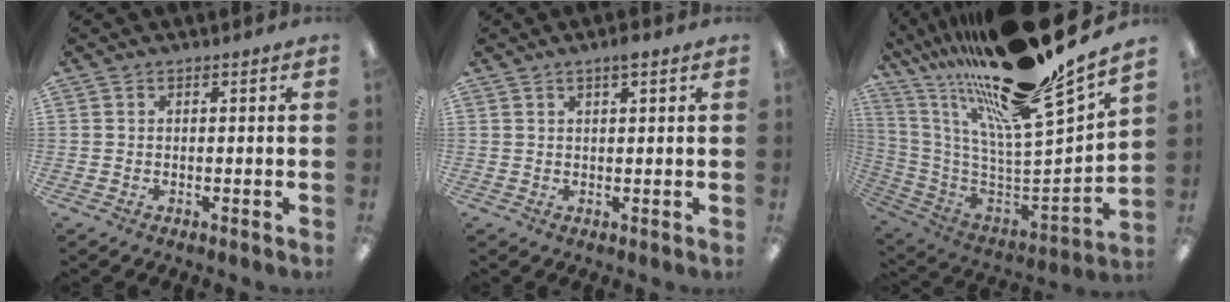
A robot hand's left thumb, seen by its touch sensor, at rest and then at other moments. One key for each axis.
{"total": 2.3, "fx": 1.7, "fy": 0.2, "fz": 1.6, "tx": -0.034, "ty": 0.002, "tz": 0.028}
{"total": 22.8, "fx": 16.1, "fy": 3.1, "fz": 15.9, "tx": -0.209, "ty": -0.148, "tz": 0.260}